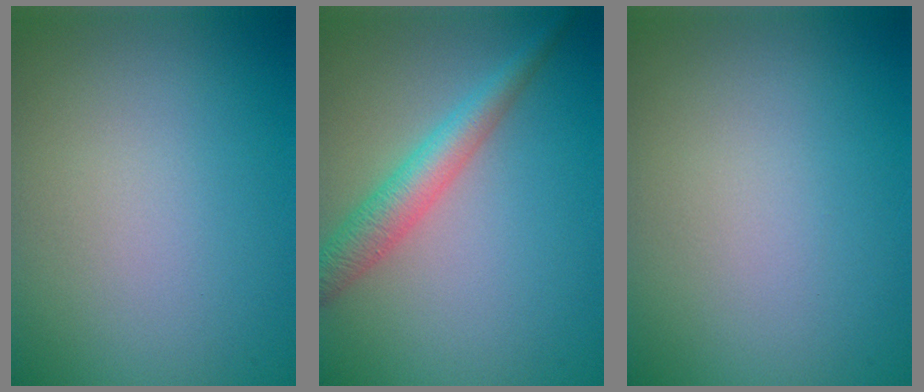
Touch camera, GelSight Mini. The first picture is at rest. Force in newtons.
{"total": 3.5, "press": 3.5, "slide": 0.0}
{"total": 0.0}